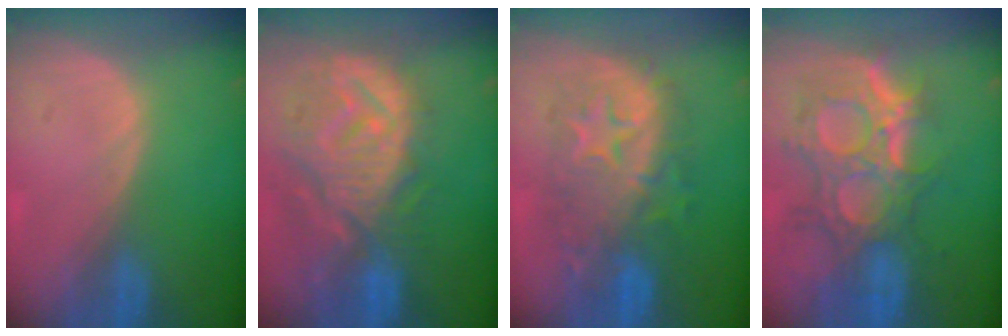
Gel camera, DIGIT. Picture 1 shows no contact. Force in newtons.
{"total": 12.4, "press": 11.1, "slide": 5.6}
{"total": 9.9, "press": 9.9, "slide": 0.5}
{"total": 11.9, "press": 10.7, "slide": 5.3}